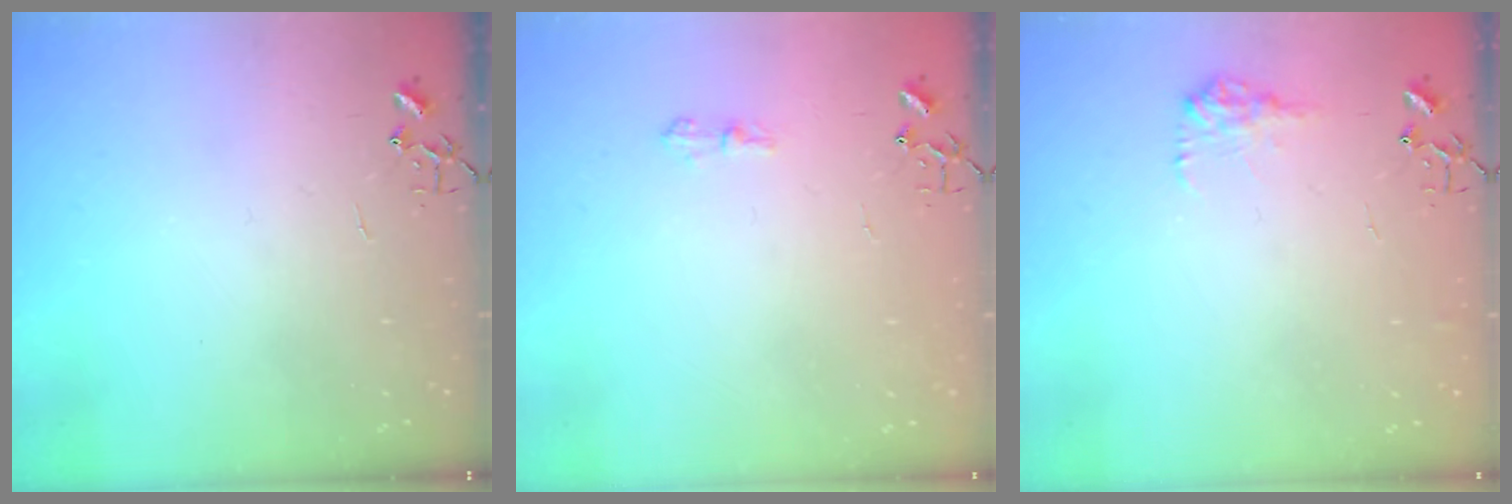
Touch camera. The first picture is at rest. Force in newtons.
{"total": 6.1, "press": 6.1, "slide": 0.6}
{"total": 8.9, "press": 8.9, "slide": 0.3}